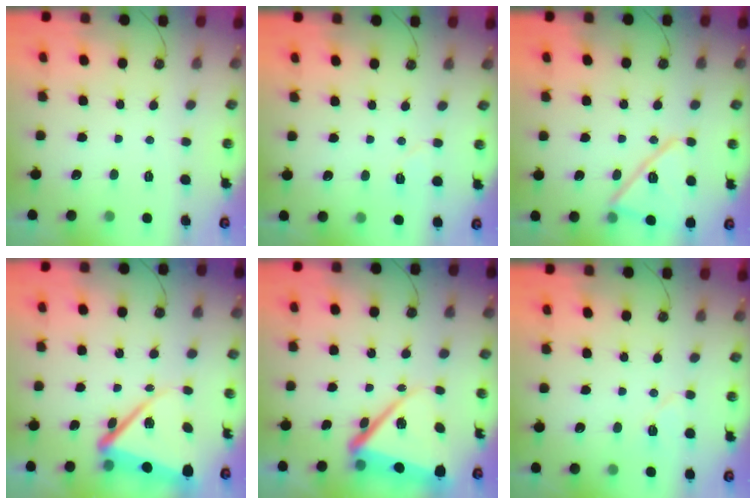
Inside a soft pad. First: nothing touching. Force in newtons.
{"total": 5.1, "press": 4.8, "slide": 1.7}
{"total": 15.6, "press": 15.6, "slide": 0.8}
{"total": 11.7, "press": 11.5, "slide": 2.0}
{"total": 14.2, "press": 14.1, "slide": 1.3}
{"total": 6.0, "press": 6.0, "slide": 0.4}